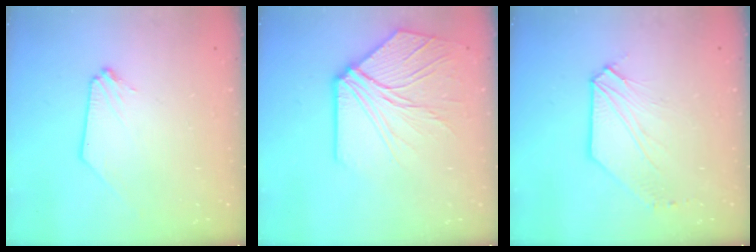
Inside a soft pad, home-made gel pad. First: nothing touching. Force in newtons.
{"total": 10.2, "press": 10.1, "slide": 1.9}
{"total": 3.8, "press": 3.8, "slide": 0.2}